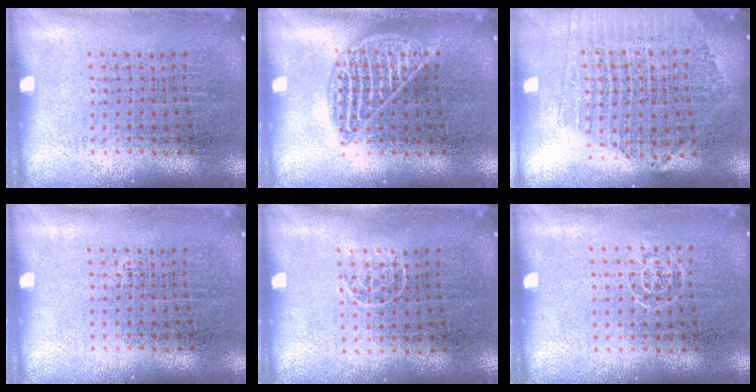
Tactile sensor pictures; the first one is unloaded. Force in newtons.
{"total": 2.0, "press": 2.0, "slide": 0.2}
{"total": 2.0, "press": 1.8, "slide": 0.9}
{"total": 0.0}
{"total": 0.6, "press": 0.4, "slide": 0.4}
{"total": 0.6, "press": 0.5, "slide": 0.3}